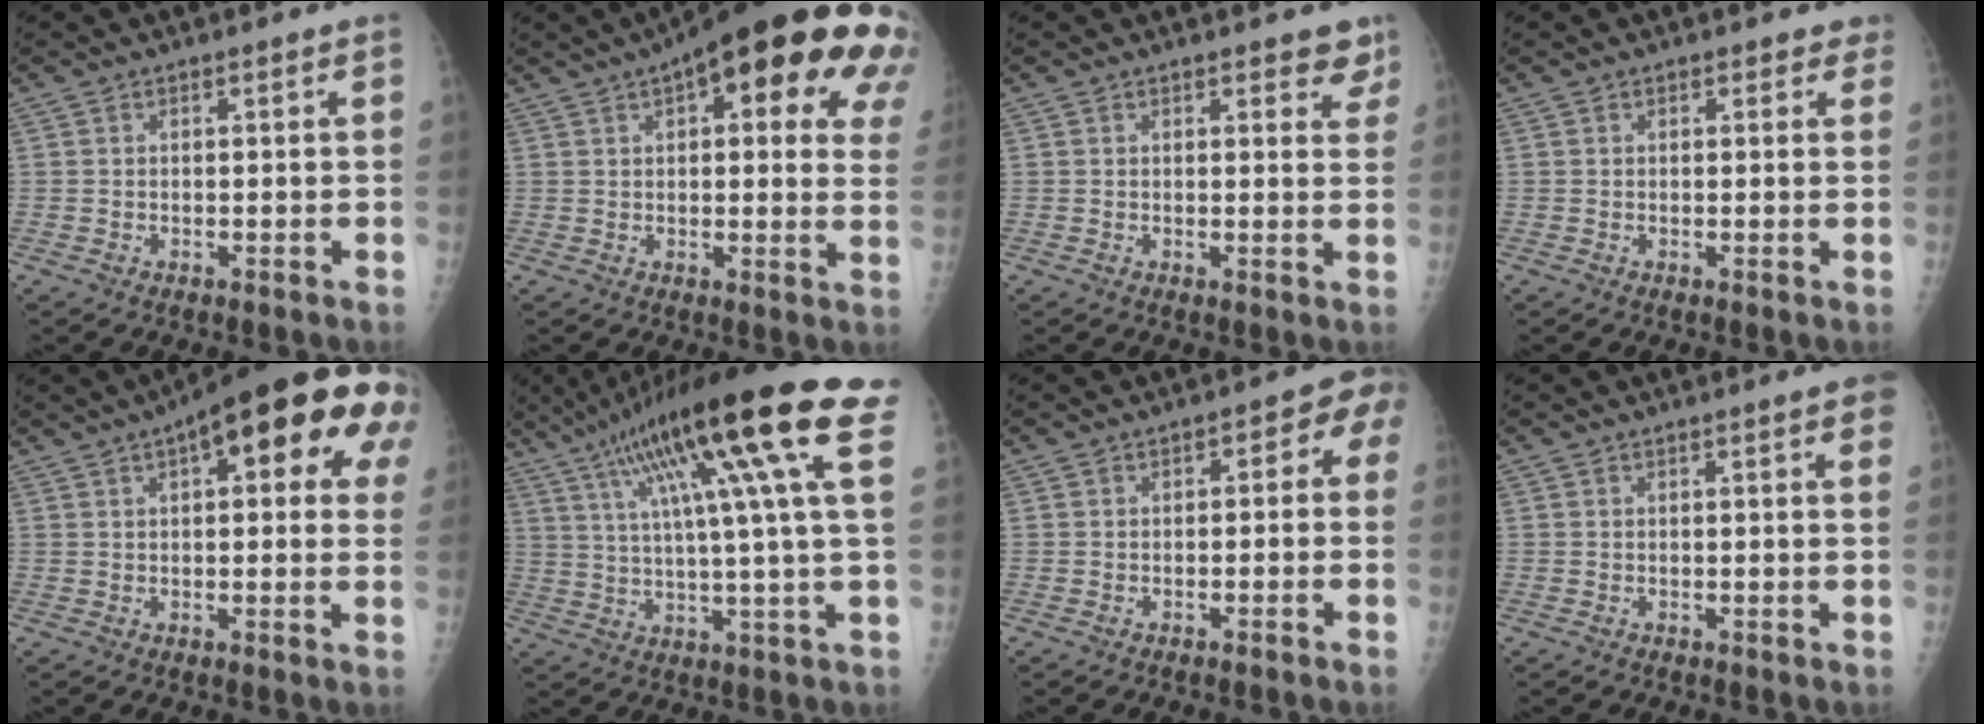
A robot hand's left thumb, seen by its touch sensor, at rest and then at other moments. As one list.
[{"total": 27.1, "force": [13.2, 8.9, 21.9], "torque": [-0.217, 0.017, 0.162]}, {"total": 3.8, "force": [2.9, 1.7, 1.7], "torque": [0.014, -0.013, 0.028]}, {"total": 1.9, "force": [1.5, 1.2, 0.3], "torque": [0.021, -0.004, 0.007]}, {"total": 22.5, "force": [8.9, 8.0, 19.1], "torque": [-0.240, 0.022, 0.108]}, {"total": 24.5, "force": [12.1, 2.2, 21.2], "torque": [-0.340, 0.004, 0.180]}, {"total": 4.5, "force": [-0.4, 2.8, 3.5], "torque": [-0.014, 0.028, -0.016]}, {"total": 3.5, "force": [1.9, 0.6, 2.8], "torque": [-0.023, 0.002, 0.018]}]